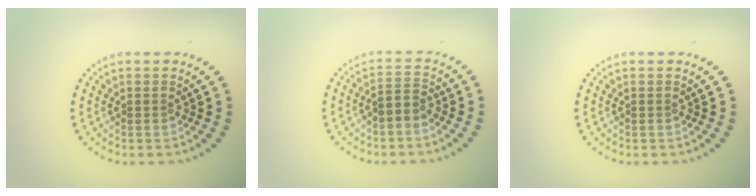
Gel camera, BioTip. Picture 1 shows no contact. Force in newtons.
{"total": 1.9, "press": 1.5, "slide": 1.1}
{"total": 0.0}